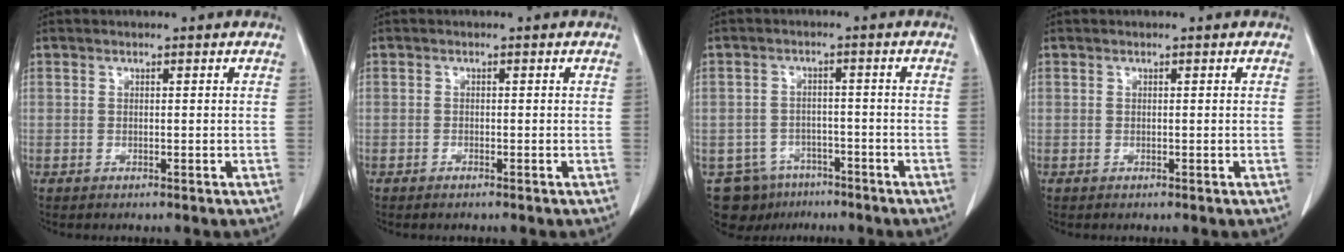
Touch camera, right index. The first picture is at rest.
{"total": 0.5, "force": [-0.5, 0.1, 0.2], "torque": [-0.008, -0.001, -0.005]}
{"total": 7.5, "force": [-5.1, 5.5, 0.7], "torque": [-0.011, 0.018, -0.069]}
{"total": 0.0}